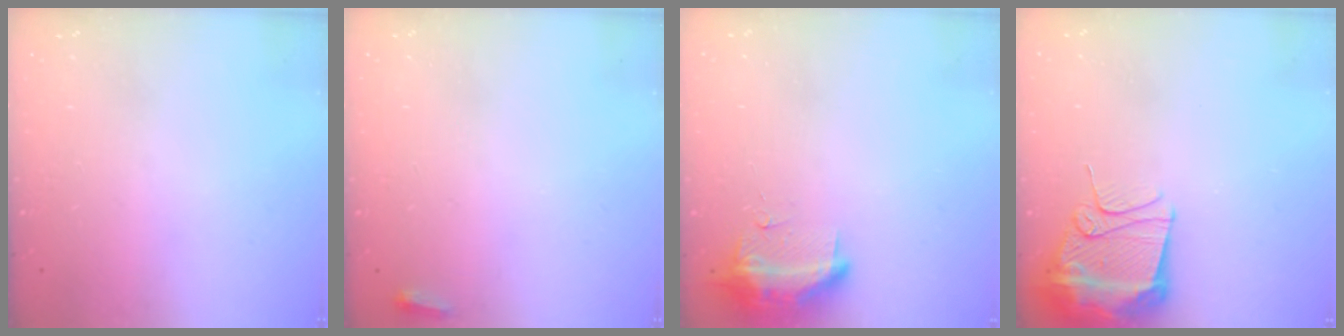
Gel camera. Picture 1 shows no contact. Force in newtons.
{"total": 2.7, "press": 2.6, "slide": 0.9}
{"total": 19.3, "press": 12.1, "slide": 15.1}
{"total": 13.4, "press": 13.4, "slide": 1.3}